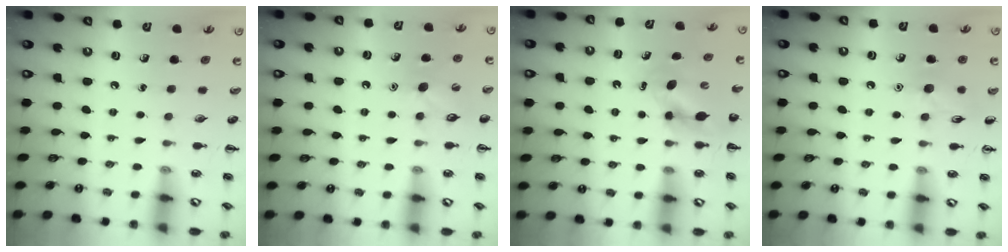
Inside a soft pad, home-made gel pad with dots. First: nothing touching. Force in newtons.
{"total": 6.3, "press": 6.0, "slide": 1.7}
{"total": 5.0, "press": 5.0, "slide": 0.3}
{"total": 7.5, "press": 7.4, "slide": 1.0}